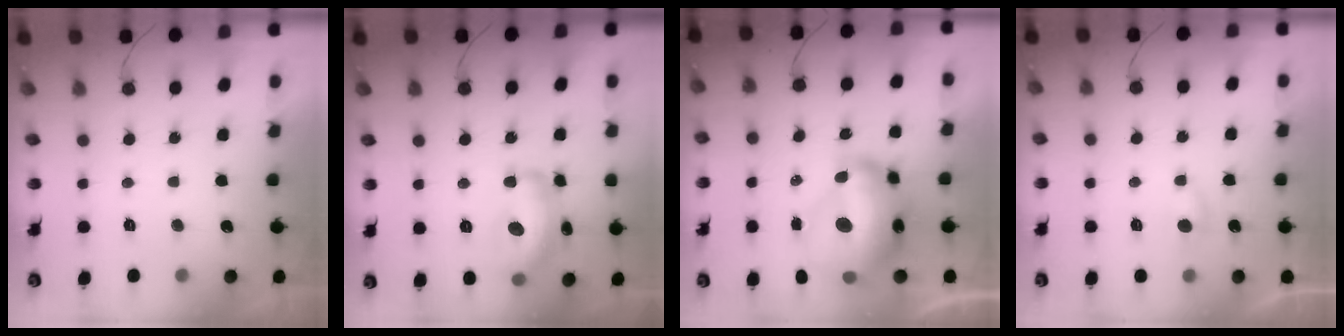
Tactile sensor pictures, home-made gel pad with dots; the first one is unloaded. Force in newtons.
{"total": 15.2, "press": 15.1, "slide": 1.0}
{"total": 21.7, "press": 21.7, "slide": 1.5}
{"total": 2.4, "press": 2.4, "slide": 0.3}